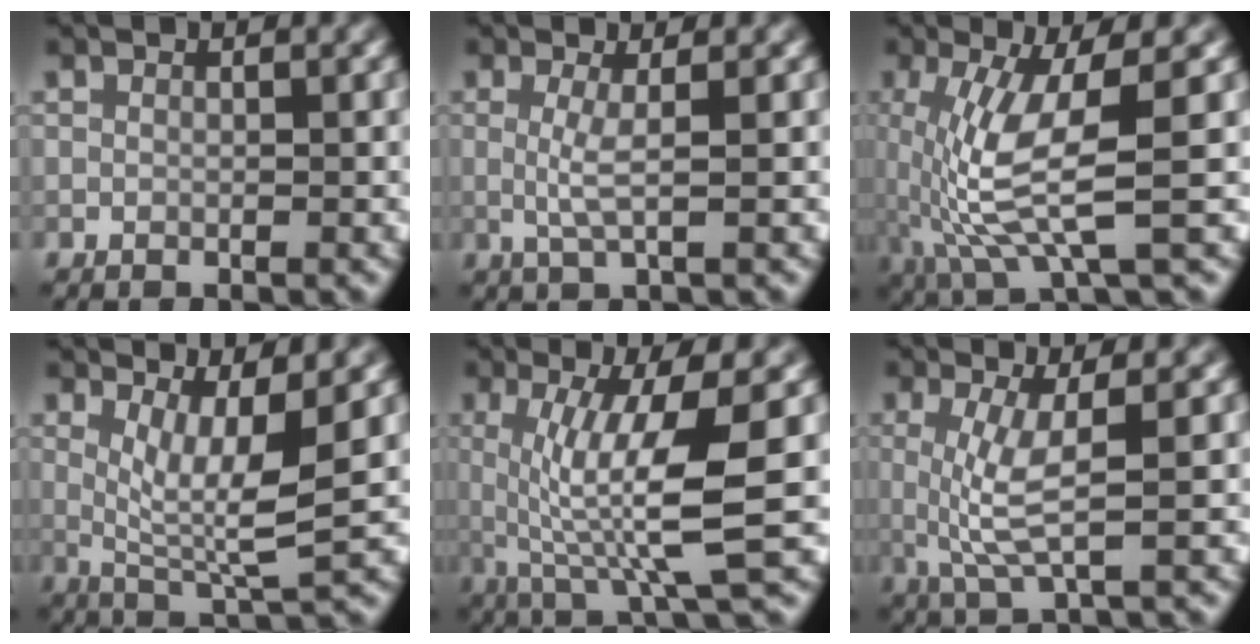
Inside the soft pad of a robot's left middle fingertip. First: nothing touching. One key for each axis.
{"total": 2.2, "fx": 0.1, "fy": 0.4, "fz": 2.1, "tx": -0.047, "ty": -0.002, "tz": 0.001}
{"total": 7.6, "fx": -0.3, "fy": 1.9, "fz": 7.4, "tx": -0.172, "ty": -0.005, "tz": -0.001}
{"total": 5.8, "fx": 1.1, "fy": 1.2, "fz": 5.6, "tx": -0.101, "ty": -0.013, "tz": 0.026}
{"total": 8.4, "fx": 0.3, "fy": 1.6, "fz": 8.2, "tx": -0.136, "ty": -0.006, "tz": 0.013}
{"total": 4.2, "fx": 0.3, "fy": 0.9, "fz": 4.1, "tx": -0.092, "ty": -0.001, "tz": 0.008}